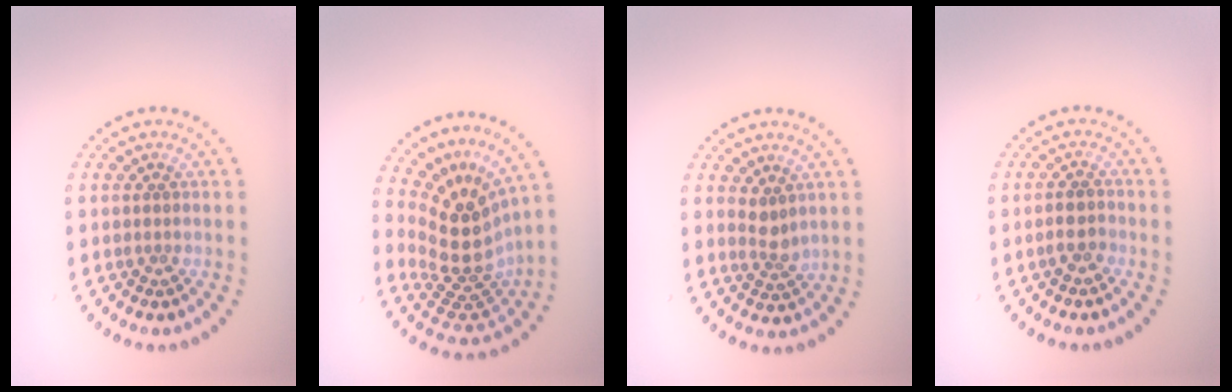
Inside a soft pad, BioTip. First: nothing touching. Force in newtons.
{"total": 5.2, "press": 3.6, "slide": 3.7}
{"total": 1.8, "press": 1.5, "slide": 1.0}
{"total": 1.6, "press": 1.4, "slide": 0.8}